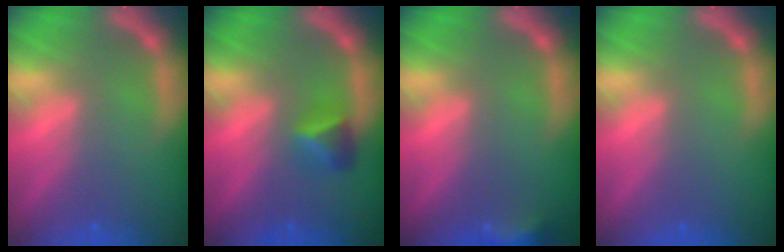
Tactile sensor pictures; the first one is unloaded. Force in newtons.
{"total": 2.4}
{"total": 3.4}
{"total": 0.0}